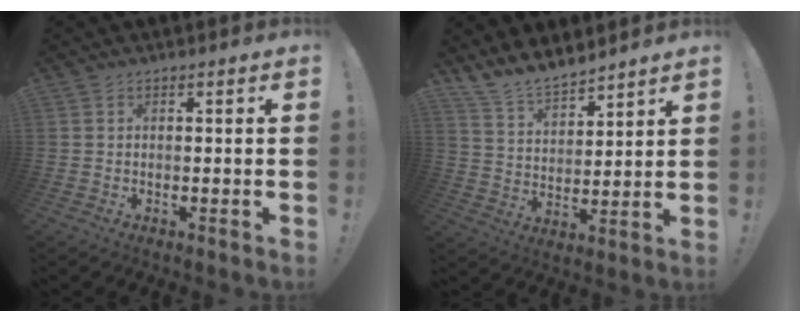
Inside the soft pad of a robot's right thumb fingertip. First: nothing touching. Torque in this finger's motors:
{"motor_torque": [0.01, 0.02, 0.79, 0.78, 0.16]}